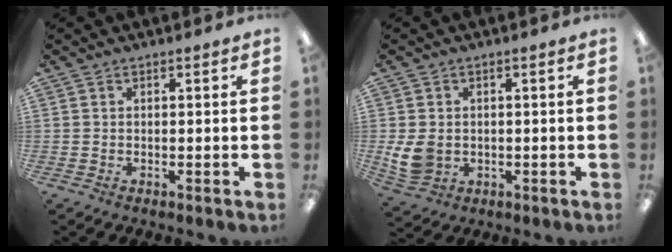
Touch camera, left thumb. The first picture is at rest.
{"total": 6.7, "force": [-0.1, 5.4, 3.9], "torque": [-0.089, 0.004, 0.000]}